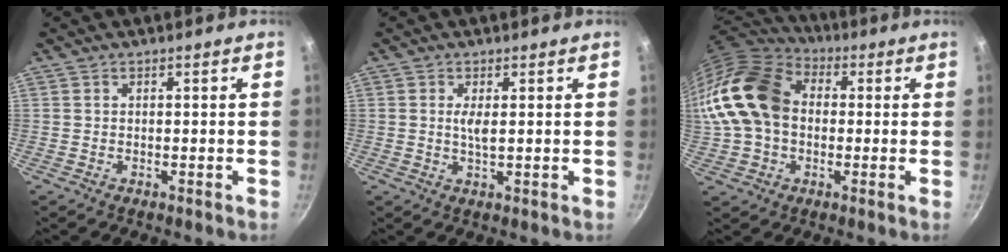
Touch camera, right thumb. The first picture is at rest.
{"total": 2.5, "force": [0.5, 0.7, 2.3], "torque": [-0.046, -0.004, 0.010]}
{"total": 20.3, "force": [1.0, 15.0, 13.7], "torque": [-0.264, 0.043, 0.010]}